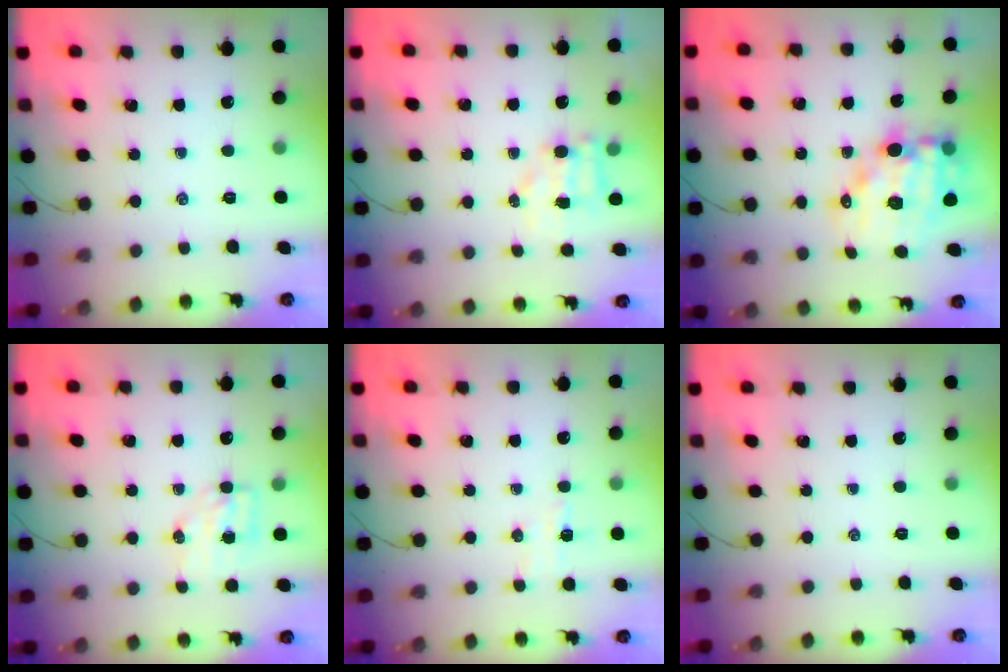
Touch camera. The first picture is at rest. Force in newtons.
{"total": 4.8, "press": 4.8, "slide": 0.6}
{"total": 13.7, "press": 13.2, "slide": 3.6}
{"total": 4.9, "press": 4.8, "slide": 0.7}
{"total": 5.3, "press": 5.2, "slide": 0.7}
{"total": 0.0}